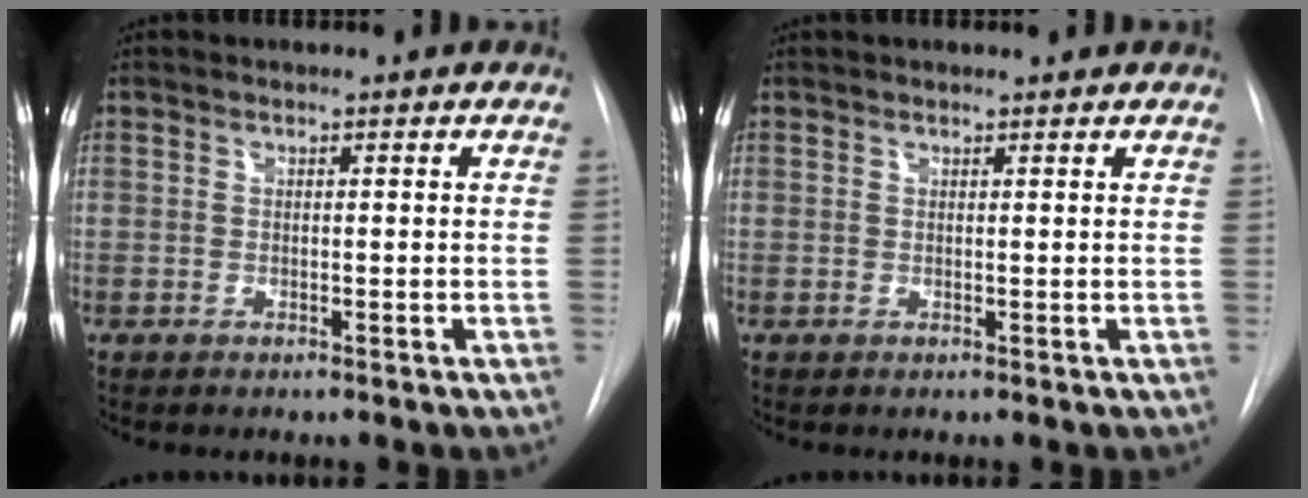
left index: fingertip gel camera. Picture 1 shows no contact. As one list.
[{"total": 2.3, "force": [2.1, 0.4, 0.7], "torque": [-0.010, 0.024, 0.028]}]